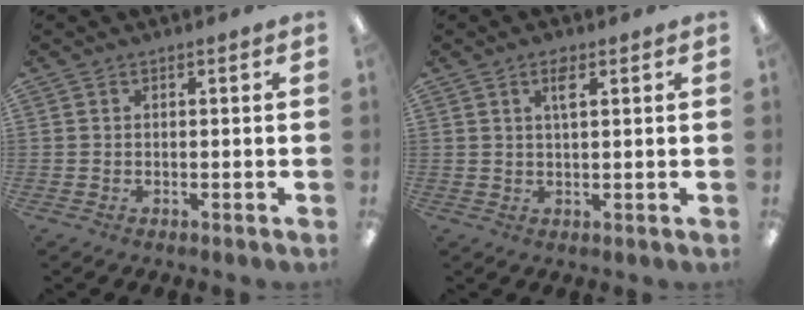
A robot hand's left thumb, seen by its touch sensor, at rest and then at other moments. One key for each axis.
{"total": 3.5, "fx": 1.8, "fy": 1.2, "fz": 2.8, "tx": -0.053, "ty": 0.003, "tz": 0.028}